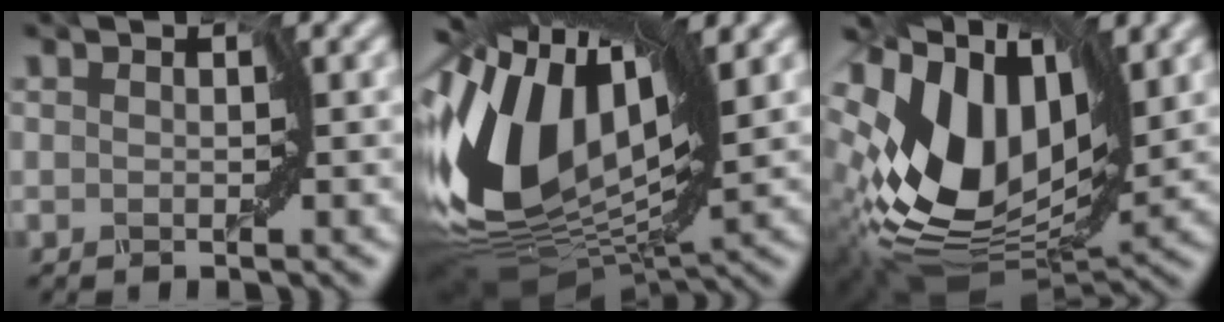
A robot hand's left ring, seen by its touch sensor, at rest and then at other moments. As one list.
[{"total": 14.8, "force": [2.0, 8.2, 12.2], "torque": [-0.285, 0.021, 0.034]}, {"total": 13.2, "force": [1.7, 8.3, 10.1], "torque": [-0.233, -0.002, 0.034]}]